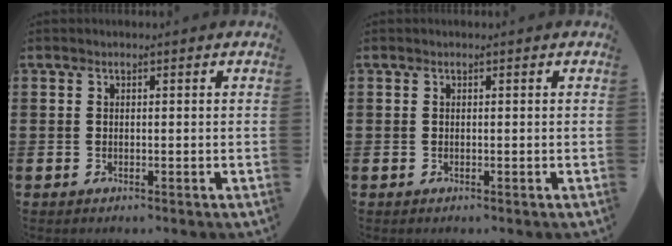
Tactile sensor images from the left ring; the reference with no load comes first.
{"total": 0.0}